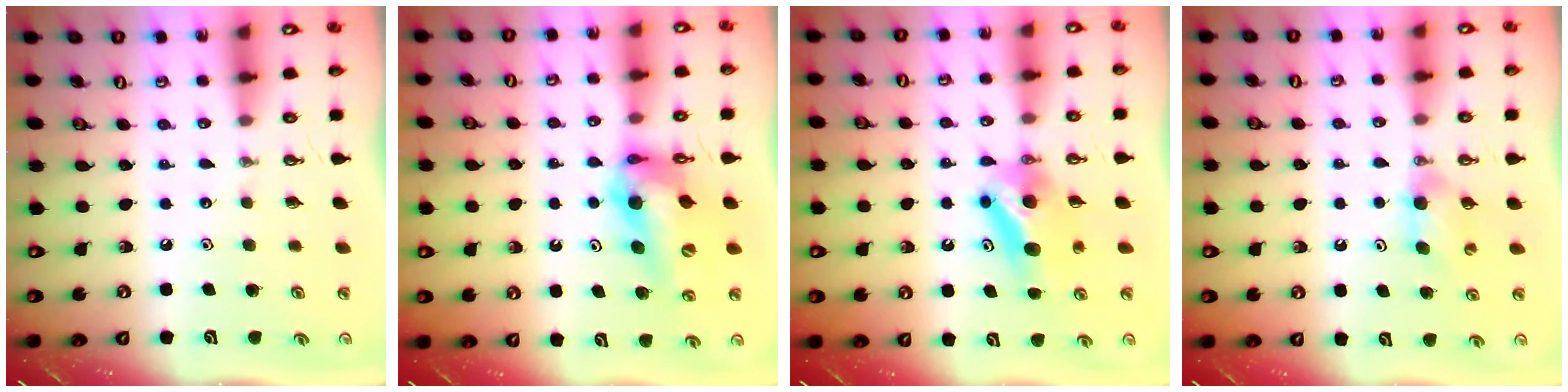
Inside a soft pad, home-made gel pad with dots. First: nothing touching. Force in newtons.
{"total": 12.8, "press": 12.7, "slide": 1.2}
{"total": 9.3, "press": 5.7, "slide": 7.3}
{"total": 5.9, "press": 2.9, "slide": 5.2}